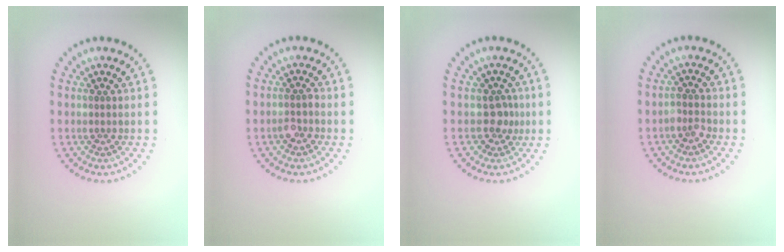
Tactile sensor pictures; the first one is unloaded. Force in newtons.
{"total": 1.4, "press": 1.3, "slide": 0.6}
{"total": 1.9, "press": 1.4, "slide": 1.2}
{"total": 1.3, "press": 1.2, "slide": 0.7}